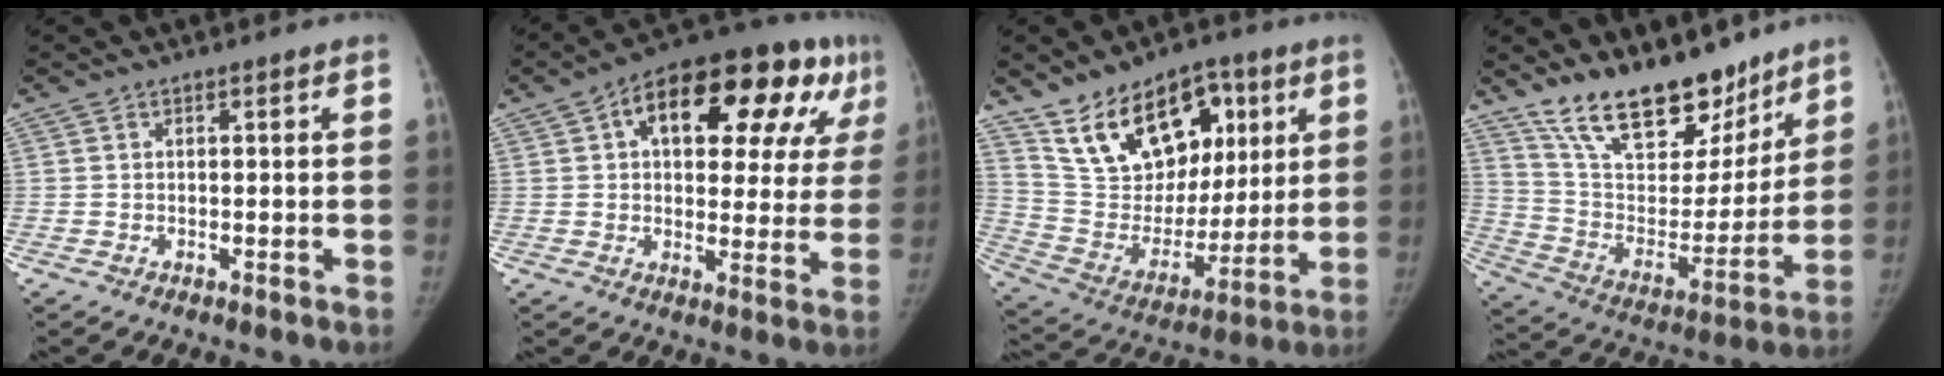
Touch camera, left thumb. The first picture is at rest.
{"total": 23.4, "force": [9.4, 11.4, 18.0], "torque": [-0.216, 0.032, 0.129]}
{"total": 21.0, "force": [10.9, 13.1, 12.4], "torque": [-0.154, -0.036, 0.201]}
{"total": 23.5, "force": [17.7, 10.2, 11.8], "torque": [-0.153, -0.088, 0.299]}